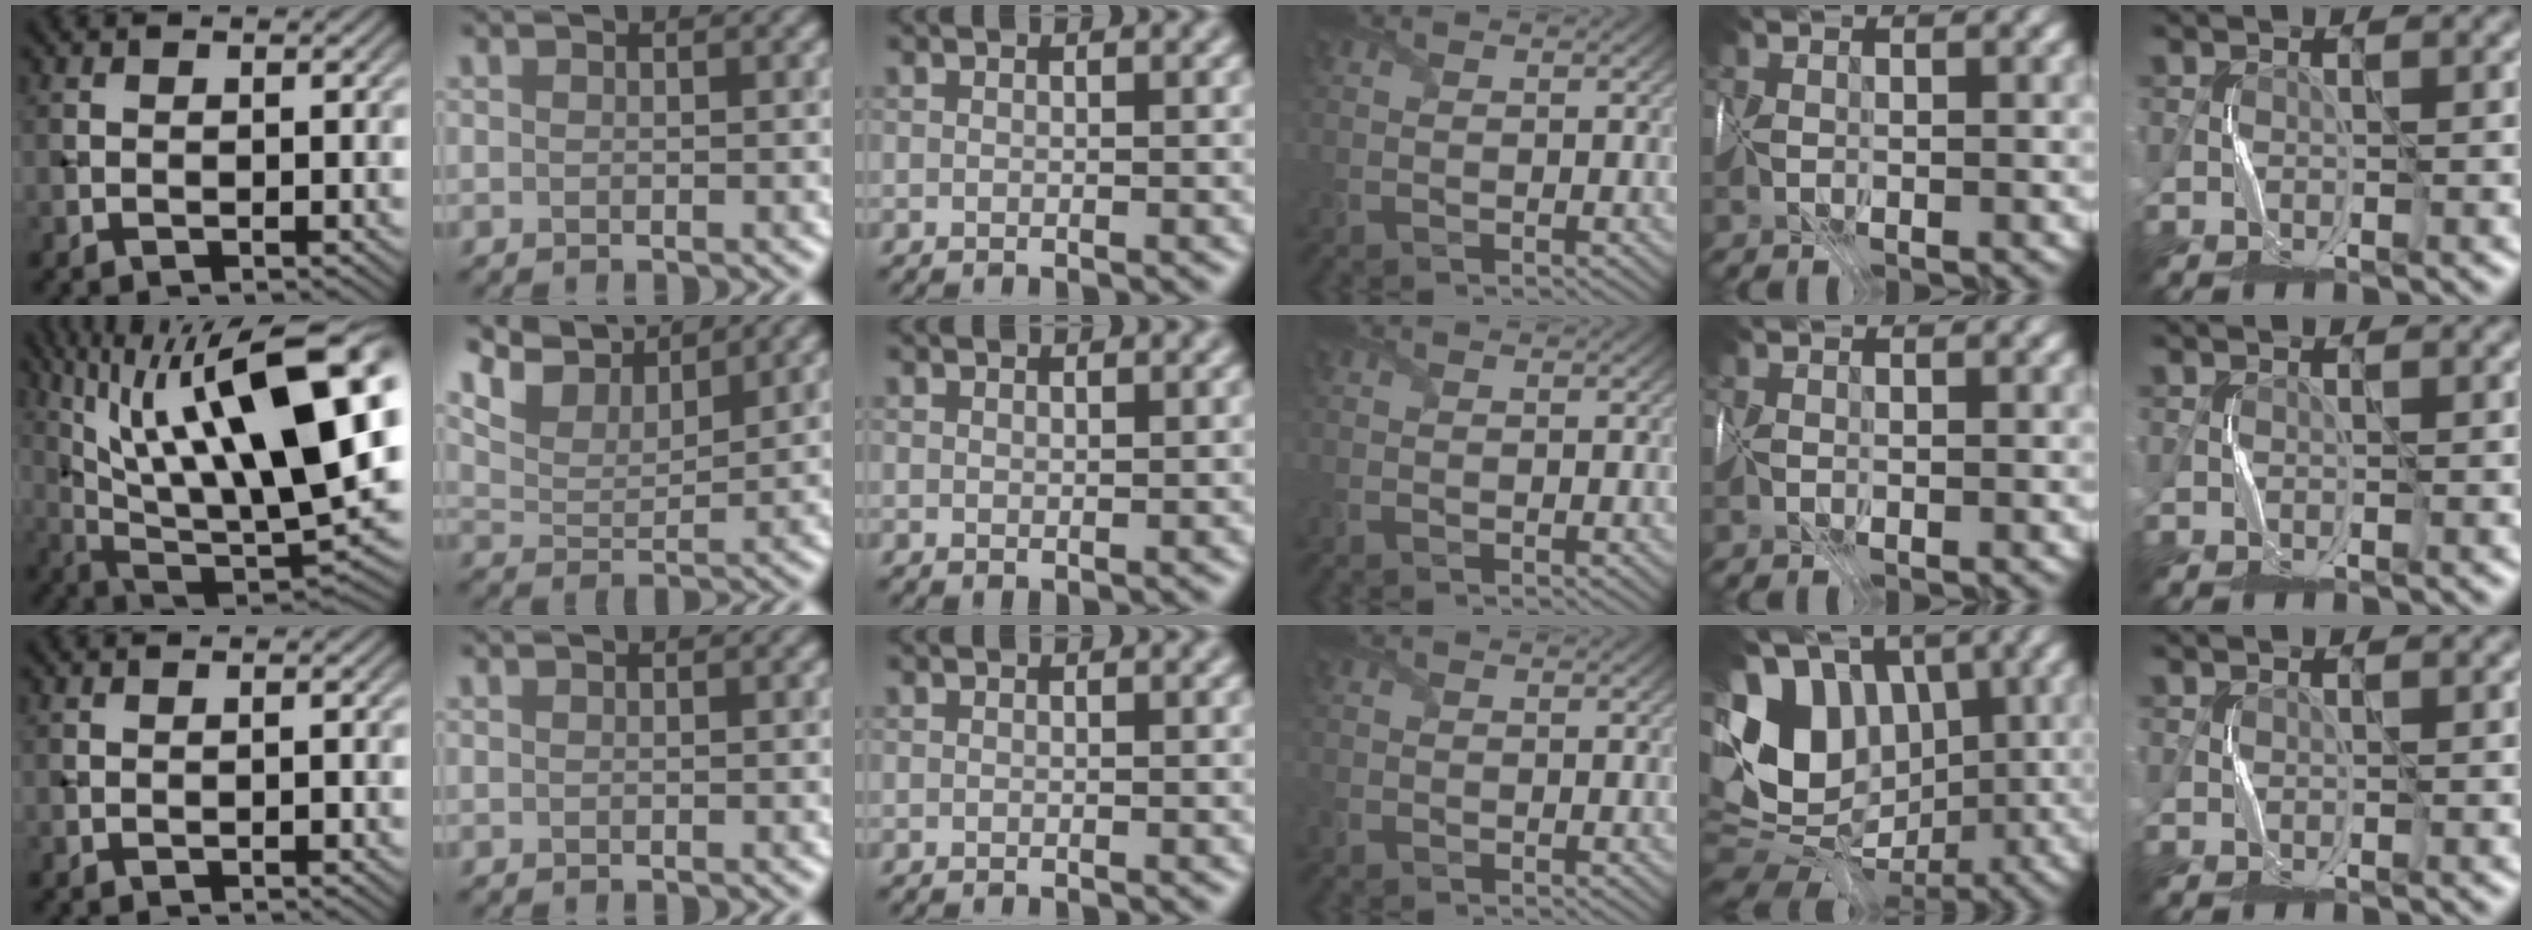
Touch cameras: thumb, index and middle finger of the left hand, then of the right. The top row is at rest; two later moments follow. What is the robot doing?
{"motion": "fold", "object": "map"}